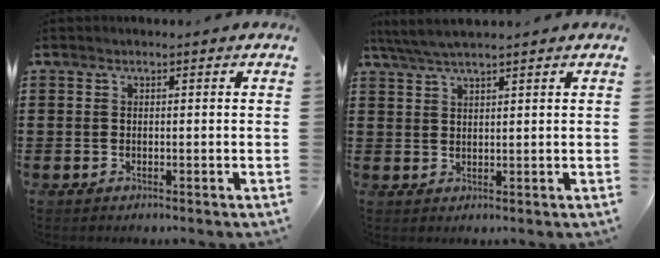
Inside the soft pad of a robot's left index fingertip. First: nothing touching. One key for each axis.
{"total": 3.6, "fx": 3.1, "fy": 0.1, "fz": 1.8, "tx": -0.043, "ty": 0.000, "tz": 0.058}